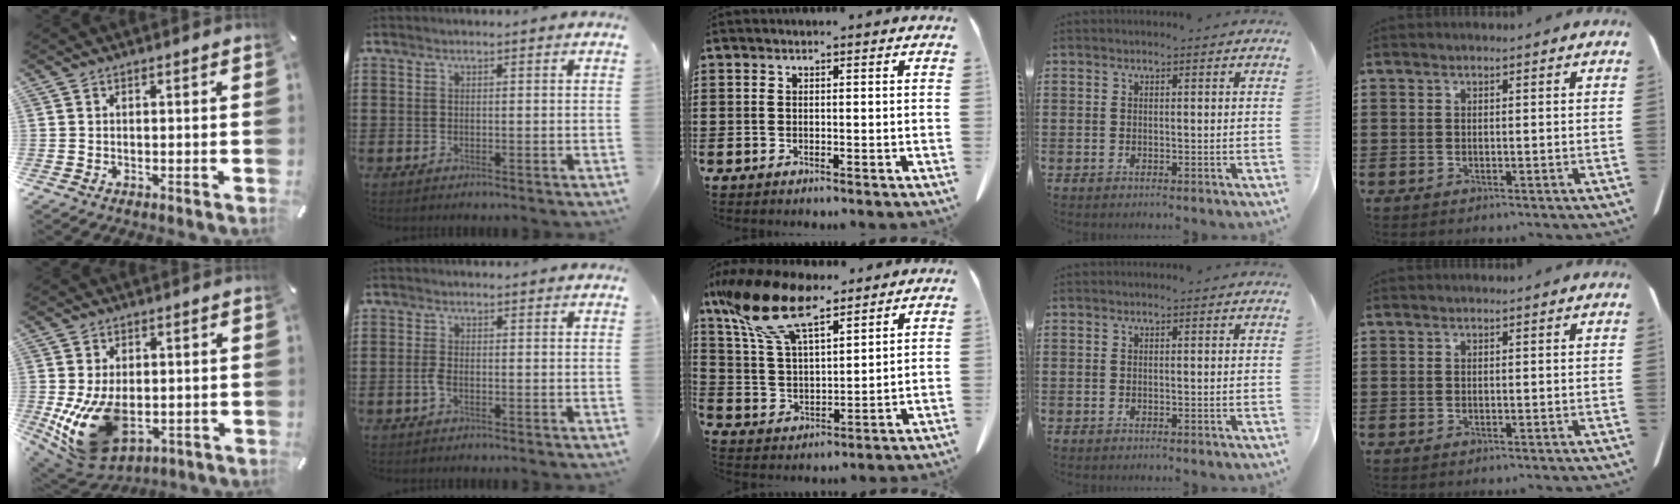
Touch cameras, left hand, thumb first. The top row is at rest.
{"thumb": {"total": 15.6, "force": [-2.5, 10.2, 11.6], "torque": [-0.227, -0.008, -0.031]}, "index": {"total": 1.8, "force": [-0.7, 0.6, 1.6], "torque": [-0.045, -0.004, -0.017]}, "middle": {"total": 13.3, "force": [9.5, 4.8, 8.0], "torque": [-0.196, -0.026, 0.170]}}